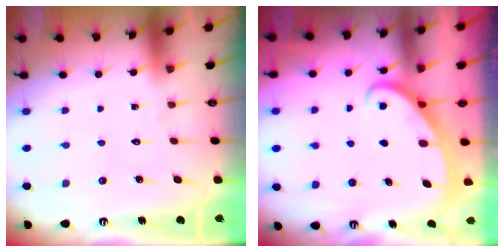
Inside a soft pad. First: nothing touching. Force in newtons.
{"total": 2.6, "press": 2.6, "slide": 0.3}